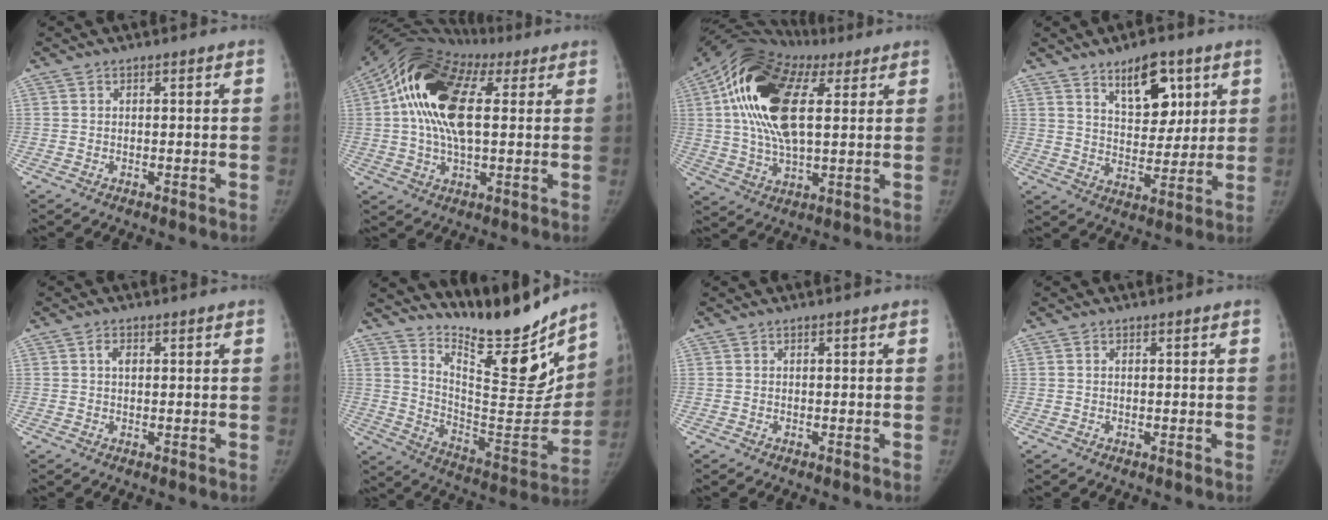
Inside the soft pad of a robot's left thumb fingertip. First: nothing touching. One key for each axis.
{"total": 18.4, "fx": 4.5, "fy": 9.5, "fz": 15.0, "tx": -0.288, "ty": 0.027, "tz": 0.068}
{"total": 21.0, "fx": 6.4, "fy": 10.4, "fz": 17.0, "tx": -0.319, "ty": 0.010, "tz": 0.103}
{"total": 11.1, "fx": 6.1, "fy": 5.8, "fz": 7.3, "tx": -0.073, "ty": -0.039, "tz": 0.102}
{"total": 1.5, "fx": 0.4, "fy": 0.9, "fz": 1.2, "tx": -0.015, "ty": 0.003, "tz": 0.004}
{"total": 22.1, "fx": 18.6, "fy": 4.9, "fz": 10.8, "tx": -0.120, "ty": -0.139, "tz": 0.296}
{"total": 0.0}
{"total": 0.0}